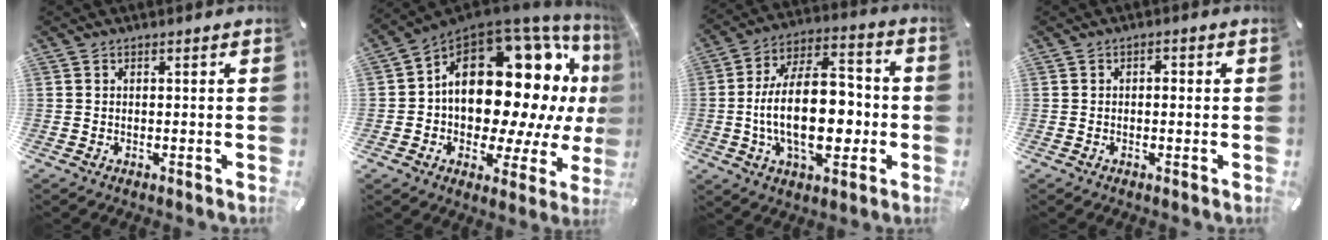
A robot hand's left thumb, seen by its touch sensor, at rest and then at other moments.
{"total": 23.8, "force": [5.5, 14.7, 17.9], "torque": [-0.272, -0.051, 0.102]}
{"total": 20.8, "force": [-2.7, 12.0, 16.8], "torque": [-0.300, 0.003, -0.050]}
{"total": 1.5, "force": [-0.1, 0.8, 1.2], "torque": [-0.023, 0.005, -0.005]}